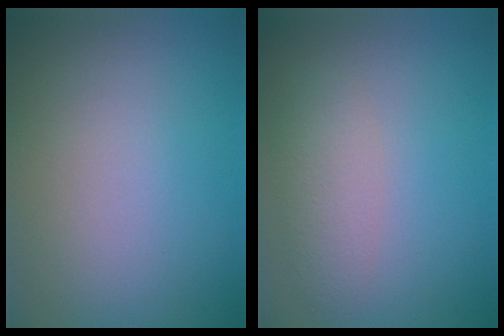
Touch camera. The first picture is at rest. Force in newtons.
{"total": 2.4, "press": 2.4, "slide": 0.0}